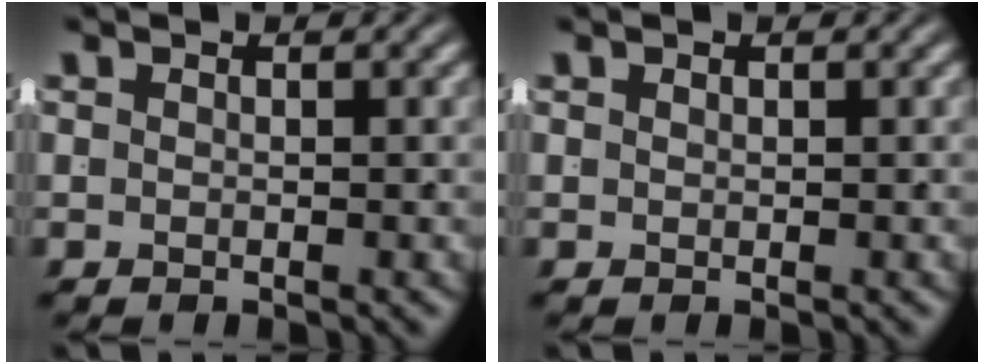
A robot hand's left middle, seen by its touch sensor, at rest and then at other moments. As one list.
[{"total": 0.0}]